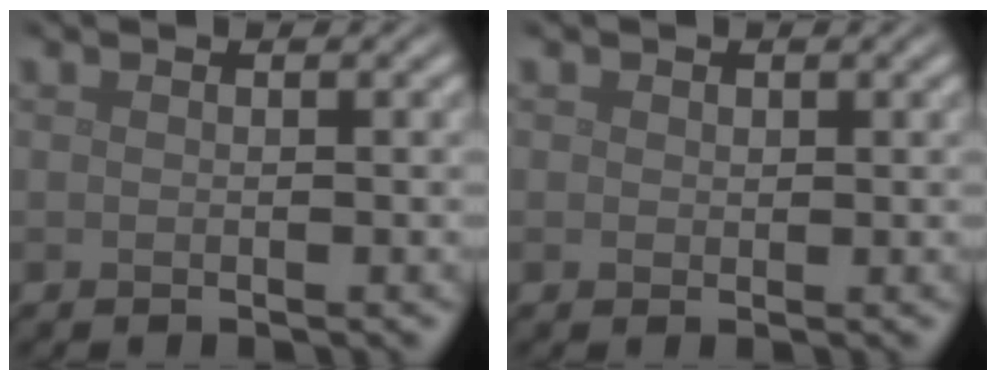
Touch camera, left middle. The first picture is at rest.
{"total": 0.9, "force": [0.4, 0.8, 0.2], "torque": [0.000, -0.002, 0.005]}